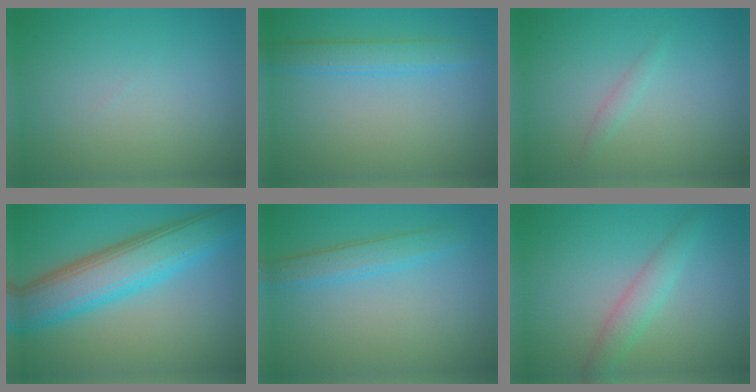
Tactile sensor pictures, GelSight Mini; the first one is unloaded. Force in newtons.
{"total": 2.0, "press": 2.0, "slide": 0.1}
{"total": 0.8, "press": 0.8, "slide": 0.0}
{"total": 8.9, "press": 8.9, "slide": 0.3}
{"total": 2.6, "press": 2.6, "slide": 0.1}
{"total": 2.9, "press": 2.9, "slide": 0.1}